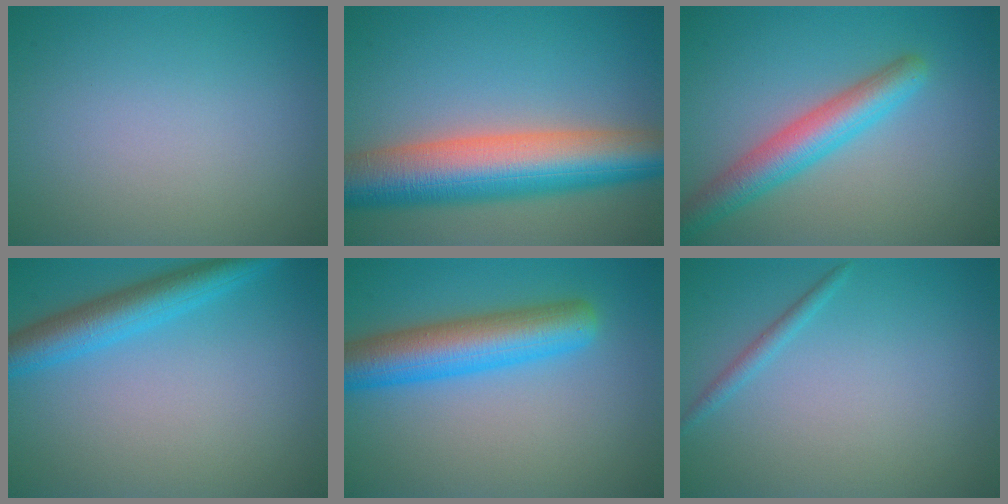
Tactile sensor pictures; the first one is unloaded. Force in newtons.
{"total": 11.0, "press": 11.0, "slide": 0.3}
{"total": 4.8, "press": 4.8, "slide": 0.1}
{"total": 4.7, "press": 4.7, "slide": 0.4}
{"total": 7.0, "press": 7.0, "slide": 0.2}
{"total": 1.1, "press": 1.1, "slide": 0.0}